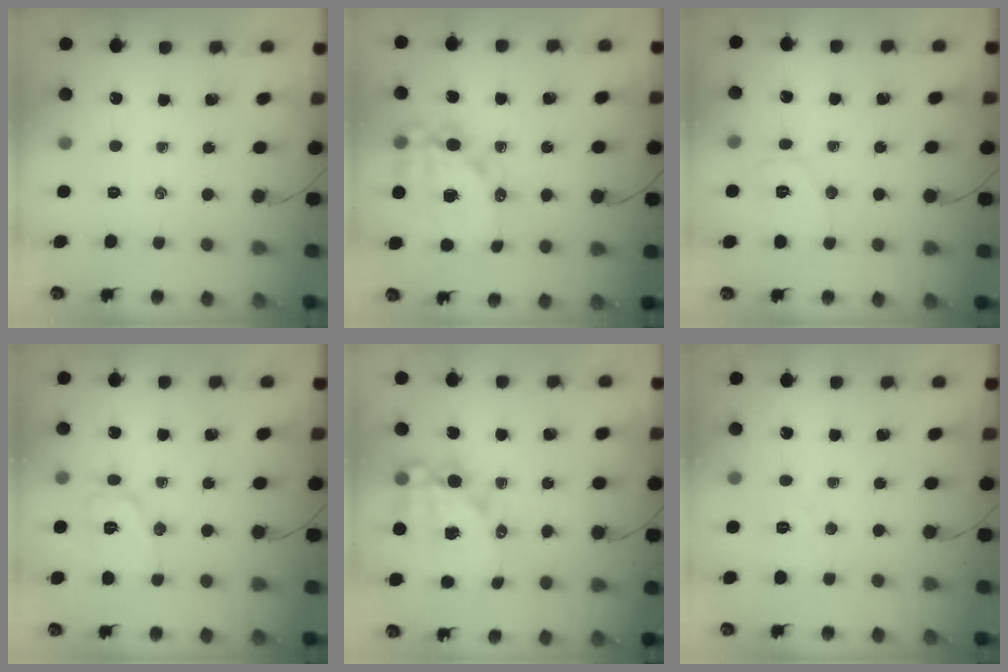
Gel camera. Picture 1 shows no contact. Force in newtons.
{"total": 15.1, "press": 14.8, "slide": 3.1}
{"total": 7.6, "press": 7.6, "slide": 0.6}
{"total": 9.8, "press": 9.8, "slide": 0.4}
{"total": 13.5, "press": 13.2, "slide": 3.1}
{"total": 4.6, "press": 4.5, "slide": 1.0}